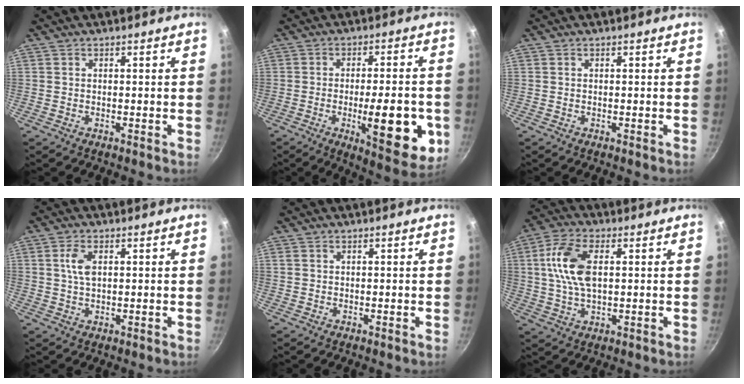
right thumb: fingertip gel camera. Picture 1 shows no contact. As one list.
[{"total": 16.0, "force": [-4.3, 5.0, 14.6], "torque": [-0.188, -0.002, -0.053]}, {"total": 0.0}, {"total": 4.0, "force": [1.0, 2.1, 3.3], "torque": [-0.071, 0.001, 0.021]}, {"total": 0.5, "force": [0.3, 0.2, 0.3], "torque": [-0.007, 0.005, 0.008]}, {"total": 11.0, "force": [2.0, 5.6, 9.2], "torque": [-0.195, 0.009, 0.039]}]